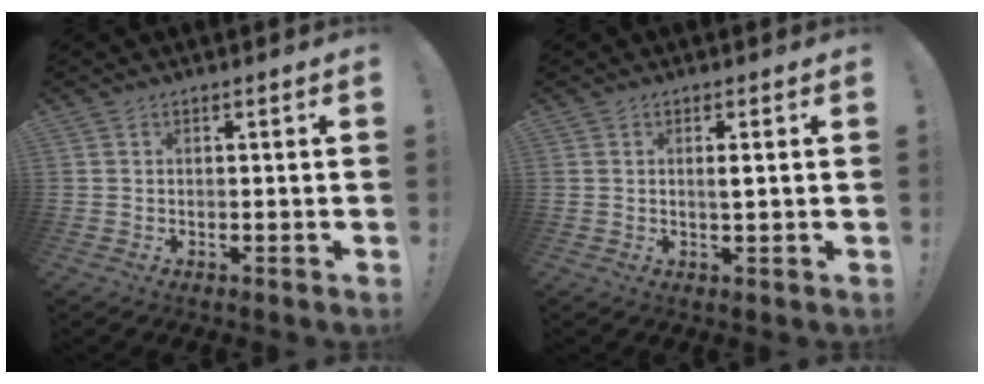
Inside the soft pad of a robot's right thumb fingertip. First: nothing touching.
{"total": 1.7, "force": [0.6, 0.0, 1.6], "torque": [-0.016, -0.009, 0.005]}